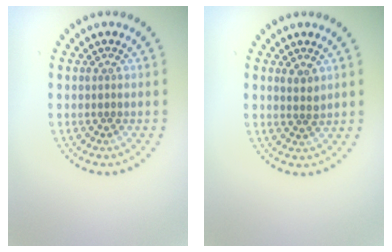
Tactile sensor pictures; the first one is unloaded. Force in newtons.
{"total": 1.2, "press": 1.1, "slide": 0.6}